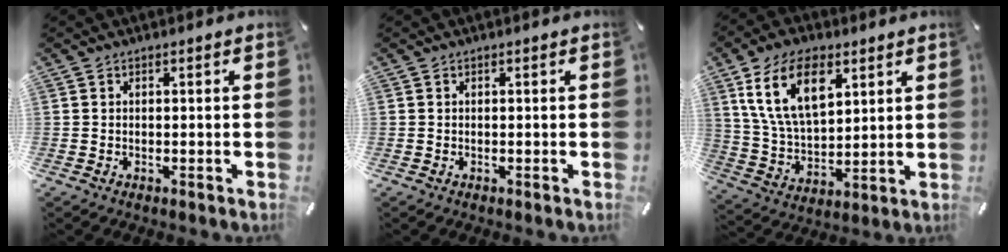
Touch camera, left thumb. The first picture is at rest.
{"total": 0.0}
{"total": 15.4, "force": [7.4, 8.7, 10.4], "torque": [-0.230, -0.012, 0.131]}